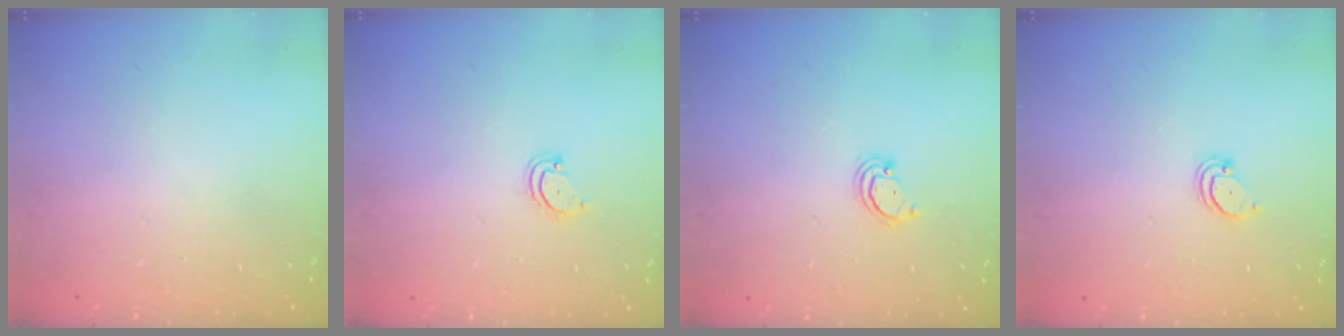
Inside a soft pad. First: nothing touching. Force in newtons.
{"total": 3.6, "press": 3.5, "slide": 0.4}
{"total": 2.6, "press": 2.6, "slide": 0.3}
{"total": 2.0, "press": 2.0, "slide": 0.2}